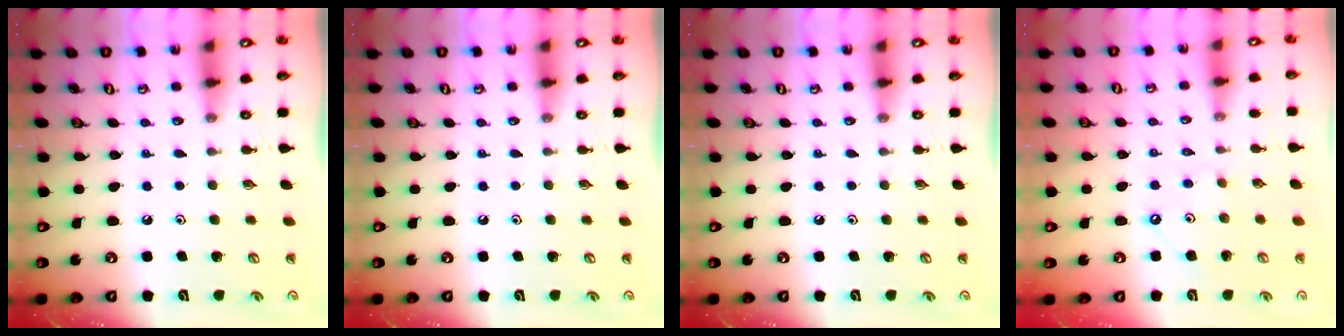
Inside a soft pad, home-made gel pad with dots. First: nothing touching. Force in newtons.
{"total": 0.0}
{"total": 0.0}
{"total": 2.1, "press": 2.1, "slide": 0.3}